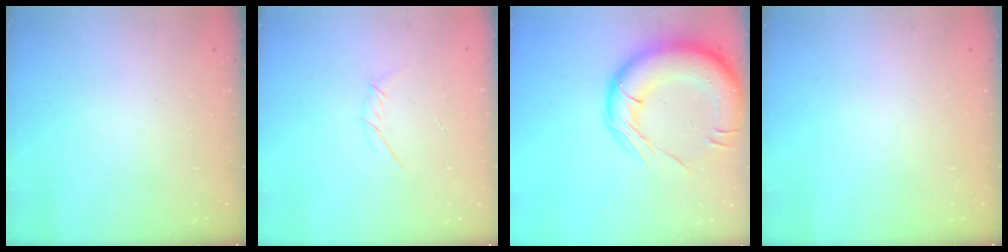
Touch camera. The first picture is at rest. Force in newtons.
{"total": 4.2, "press": 4.1, "slide": 1.1}
{"total": 22.4, "press": 21.9, "slide": 5.0}
{"total": 0.0}